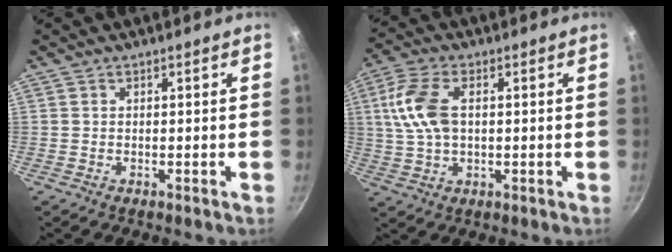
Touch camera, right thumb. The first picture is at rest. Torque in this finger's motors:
{"motor_torque": [0.20, 0.50, 1.15, 0.36, 0.09]}